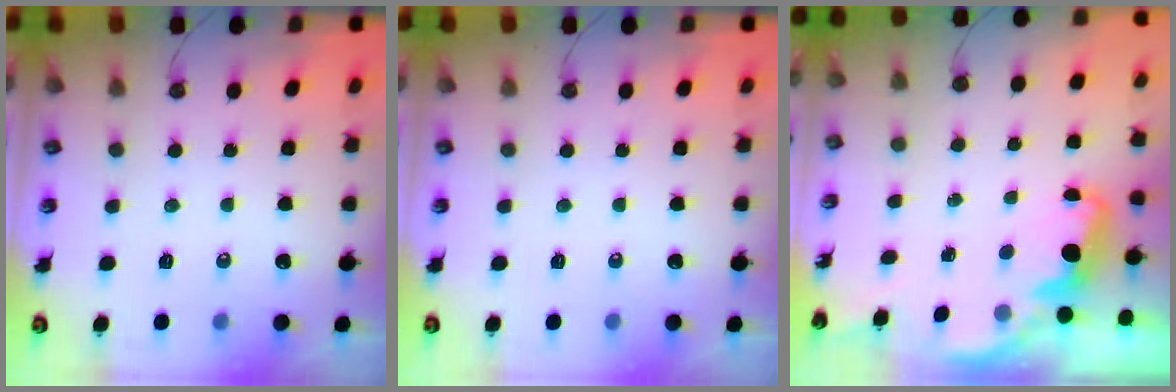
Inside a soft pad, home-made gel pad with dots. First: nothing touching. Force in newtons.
{"total": 0.0}
{"total": 2.3, "press": 2.3, "slide": 0.5}